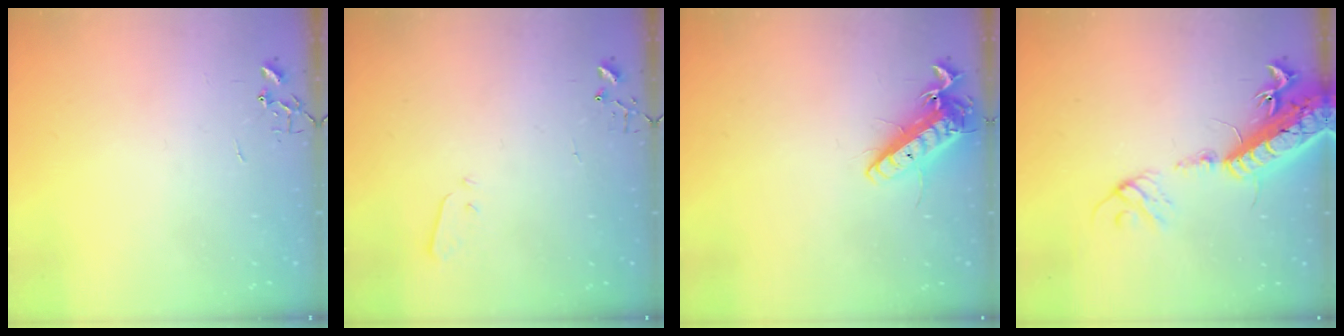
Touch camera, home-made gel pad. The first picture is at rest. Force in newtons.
{"total": 2.2, "press": 2.1, "slide": 0.3}
{"total": 14.0, "press": 13.9, "slide": 2.0}
{"total": 22.7, "press": 22.1, "slide": 4.9}